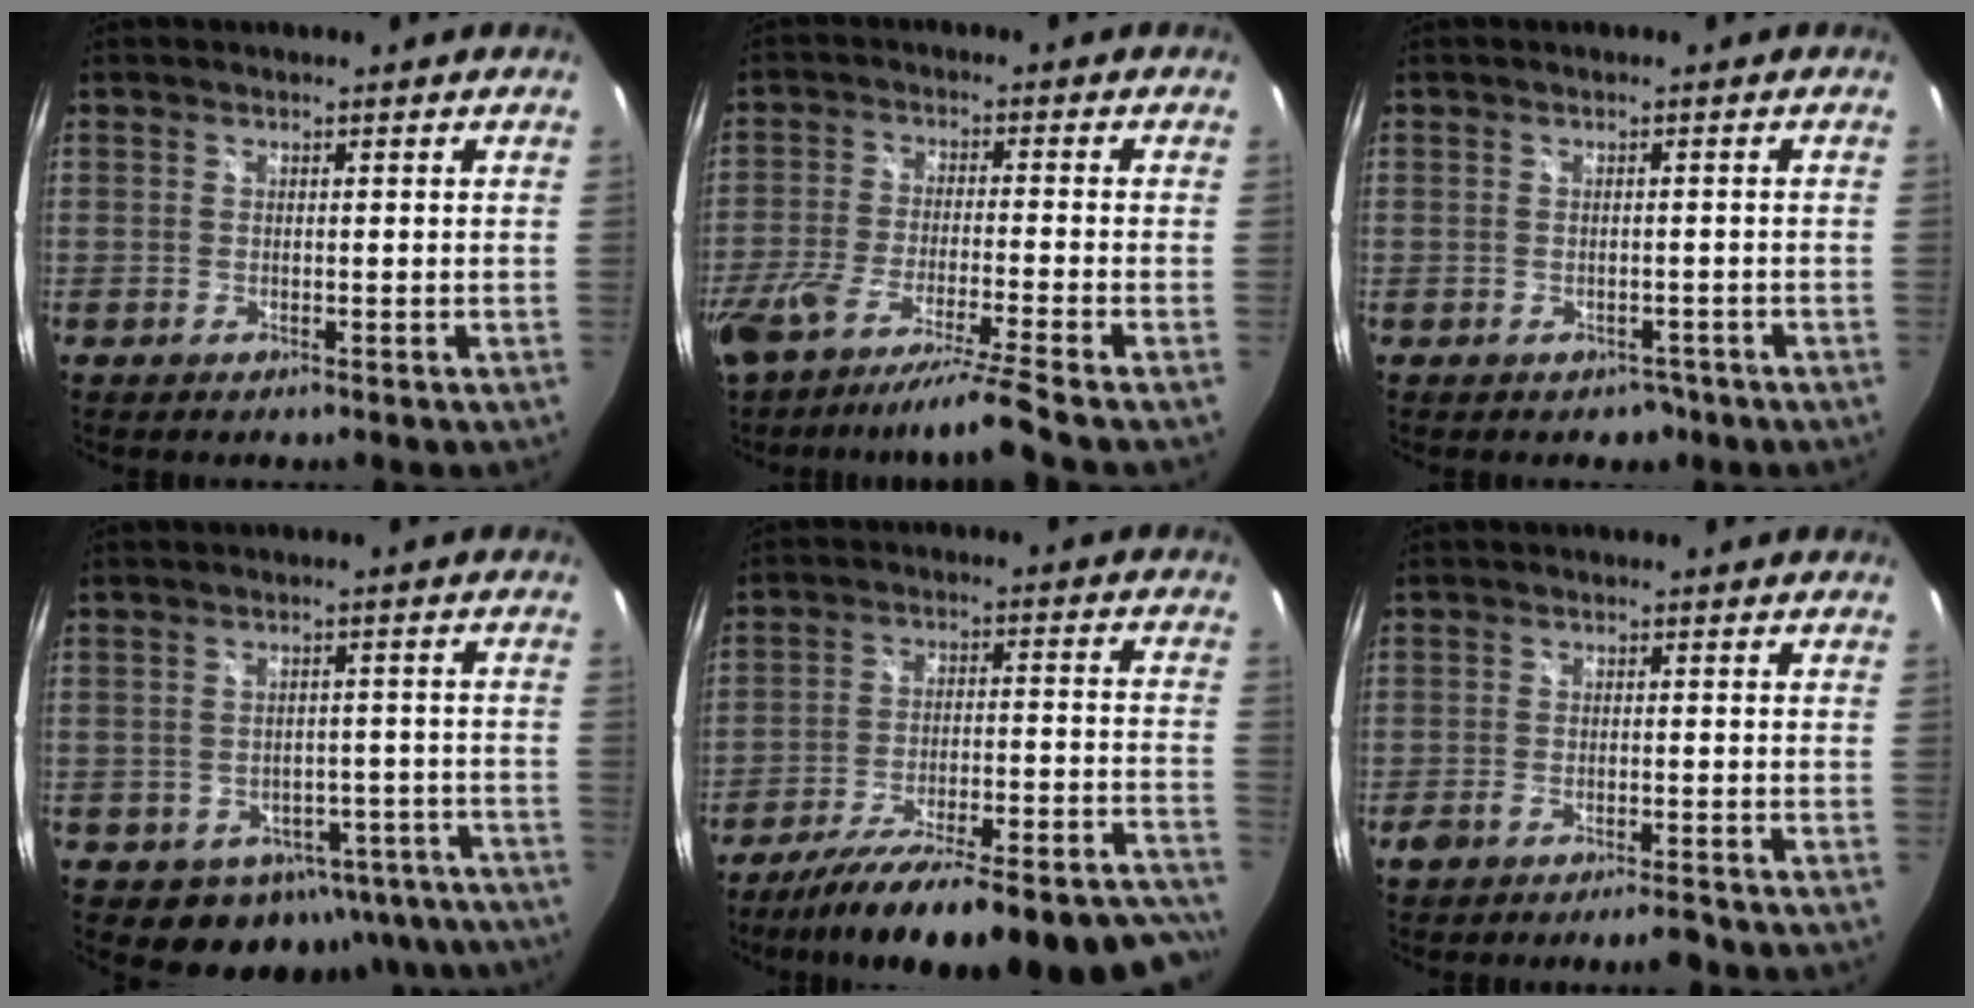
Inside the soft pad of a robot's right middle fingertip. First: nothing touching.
{"total": 12.6, "force": [-10.4, -1.6, 6.8], "torque": [-0.138, -0.039, -0.180]}
{"total": 3.1, "force": [-2.0, 2.2, 0.7], "torque": [-0.012, 0.002, -0.019]}
{"total": 13.9, "force": [-9.2, 9.2, 4.9], "torque": [-0.089, 0.025, -0.077]}
{"total": 31.3, "force": [-28.1, 3.2, 13.2], "torque": [-0.167, -0.040, -0.385]}
{"total": 4.3, "force": [-3.6, 0.7, 2.1], "torque": [-0.054, -0.003, -0.065]}